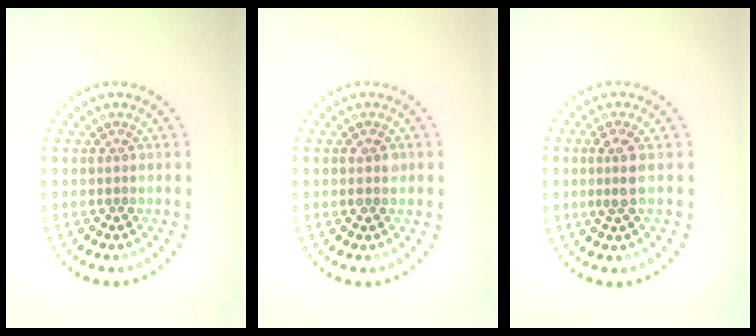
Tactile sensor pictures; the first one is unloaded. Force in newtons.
{"total": 1.1, "press": 1.1, "slide": 0.1}
{"total": 2.1, "press": 1.7, "slide": 1.2}